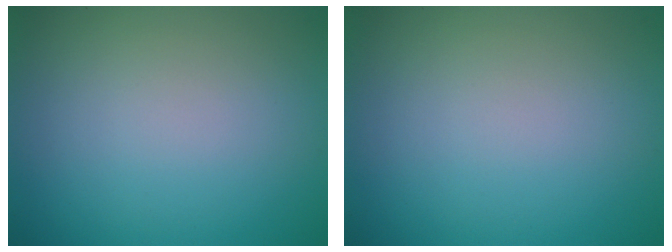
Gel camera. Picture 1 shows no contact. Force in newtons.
{"total": 0.0}